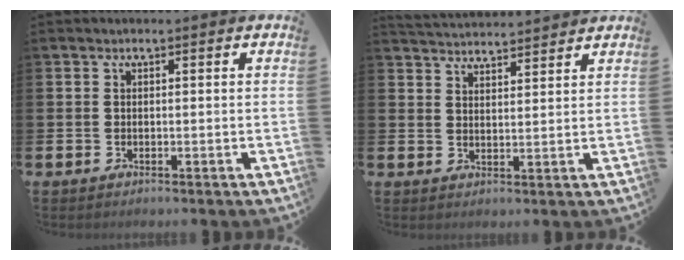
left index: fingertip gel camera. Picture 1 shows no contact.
{"total": 4.1, "force": [4.1, 0.1, -0.2], "torque": [-0.005, -0.027, 0.074]}